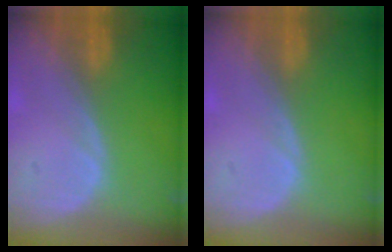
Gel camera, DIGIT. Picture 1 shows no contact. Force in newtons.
{"total": 0.0}